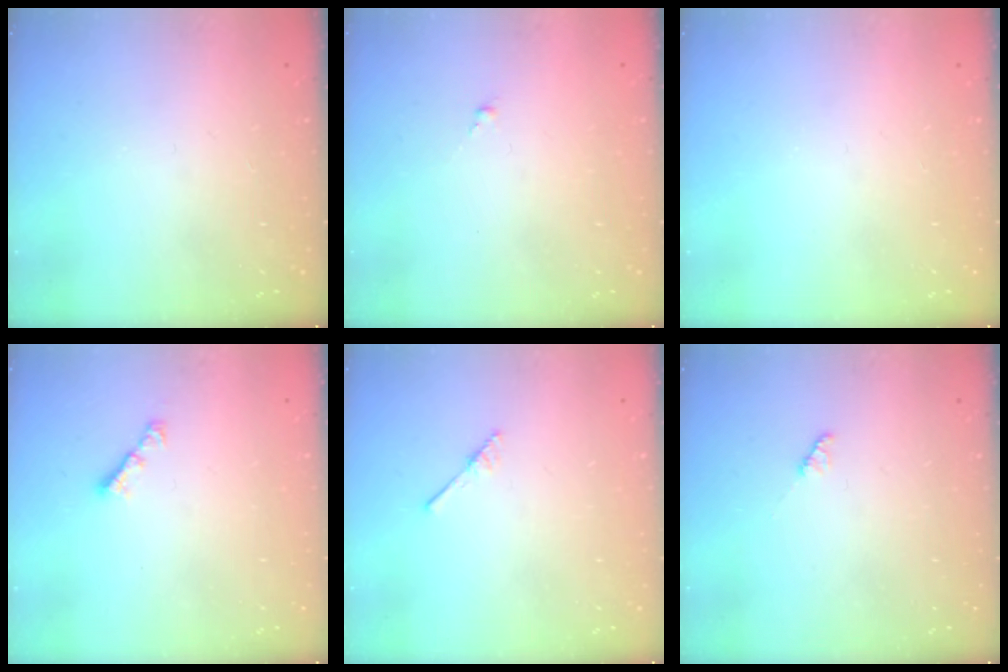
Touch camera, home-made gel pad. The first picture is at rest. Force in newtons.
{"total": 0.5, "press": 0.4, "slide": 0.4}
{"total": 0.0}
{"total": 2.8, "press": 2.8, "slide": 0.7}
{"total": 2.5, "press": 2.4, "slide": 0.3}
{"total": 2.2, "press": 2.2, "slide": 0.3}